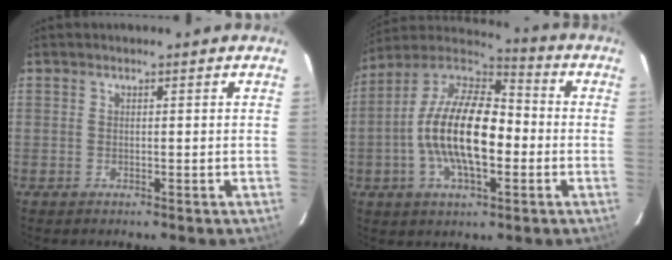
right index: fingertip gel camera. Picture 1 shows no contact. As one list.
[{"total": 17.7, "force": [-2.8, 7.8, 15.6], "torque": [-0.301, 0.004, -0.060]}]